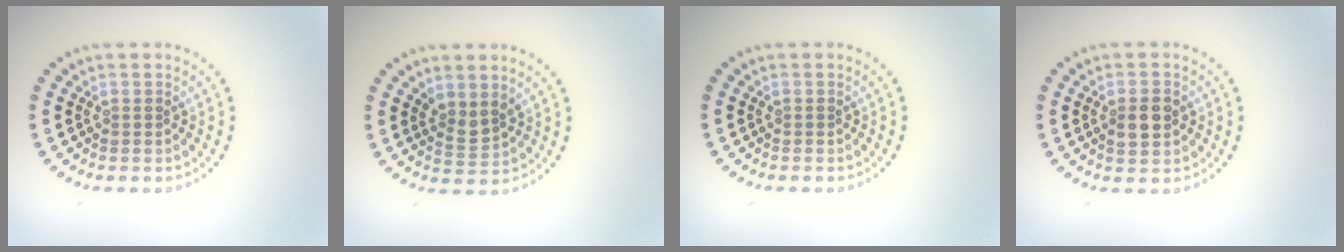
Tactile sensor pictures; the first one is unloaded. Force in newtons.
{"total": 1.8, "press": 1.4, "slide": 1.1}
{"total": 0.0}
{"total": 2.8, "press": 2.7, "slide": 0.2}